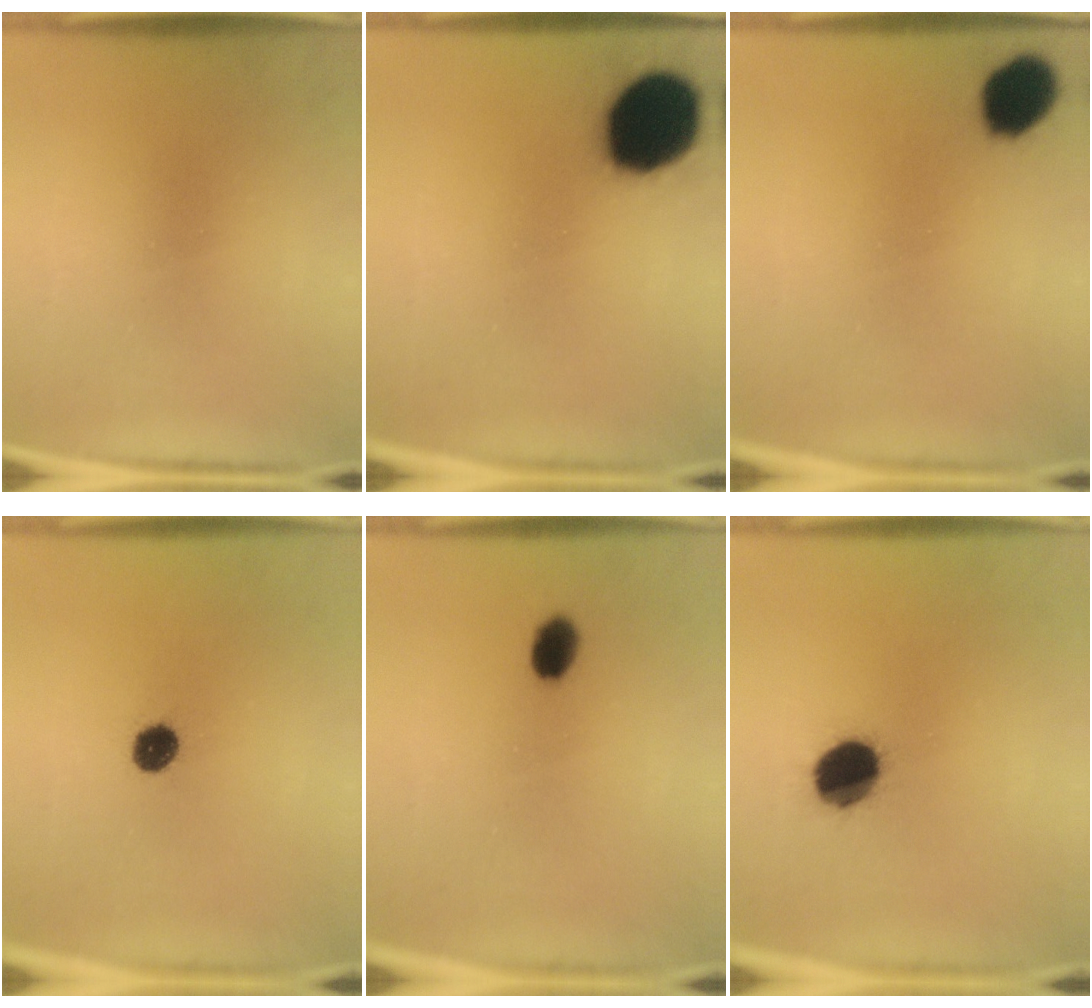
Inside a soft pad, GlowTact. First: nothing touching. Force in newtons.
{"total": 19.1}
{"total": 8.3}
{"total": 5.2}
{"total": 3.9}
{"total": 11.6}